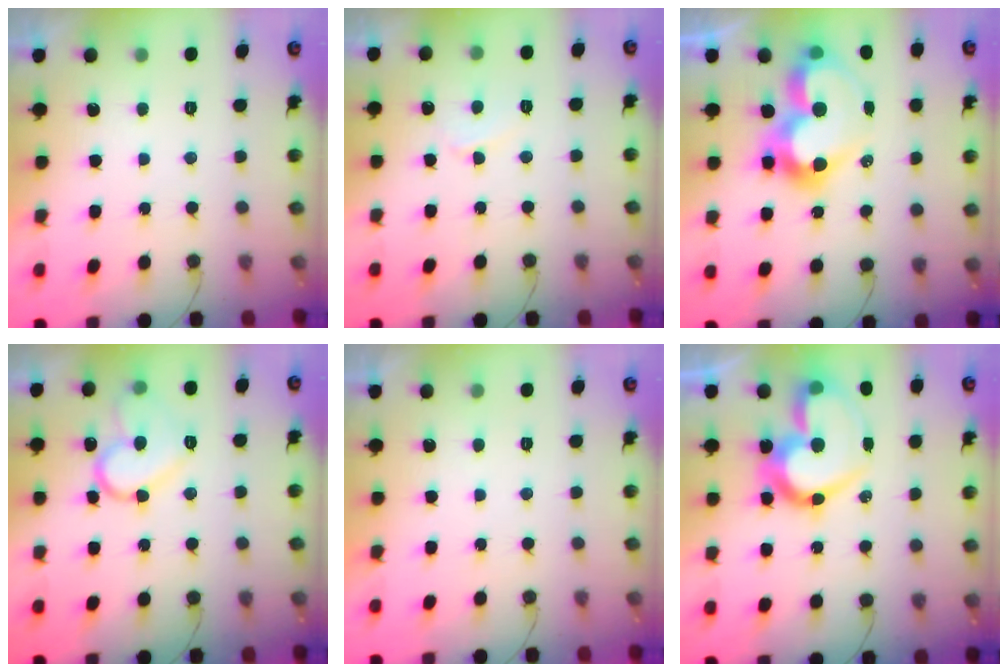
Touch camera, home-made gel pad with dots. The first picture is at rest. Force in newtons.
{"total": 3.9, "press": 3.8, "slide": 0.5}
{"total": 15.2, "press": 15.1, "slide": 2.0}
{"total": 14.2, "press": 14.2, "slide": 1.3}
{"total": 1.8, "press": 1.8, "slide": 0.0}
{"total": 18.6, "press": 18.6, "slide": 1.6}